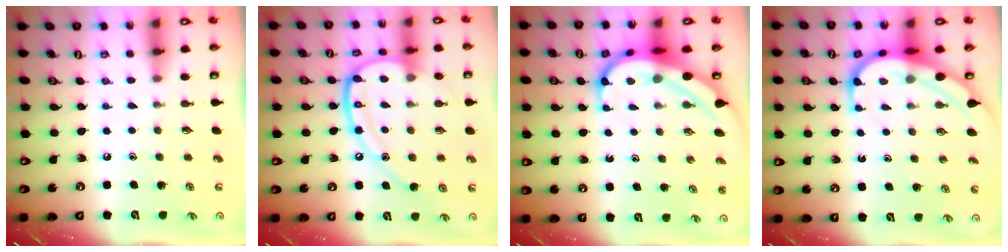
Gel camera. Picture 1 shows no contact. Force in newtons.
{"total": 15.1, "press": 15.0, "slide": 1.5}
{"total": 8.5, "press": 8.5, "slide": 0.8}
{"total": 8.4, "press": 8.4, "slide": 0.8}